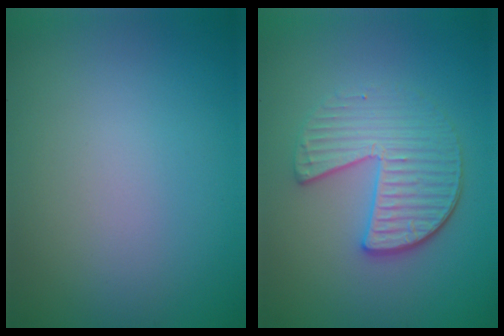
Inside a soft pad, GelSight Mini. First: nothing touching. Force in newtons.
{"total": 4.1, "press": 3.7, "slide": 1.8}